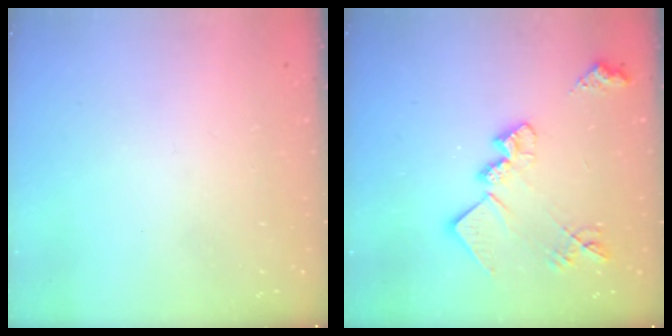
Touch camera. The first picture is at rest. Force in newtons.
{"total": 18.1, "press": 18.1, "slide": 1.4}